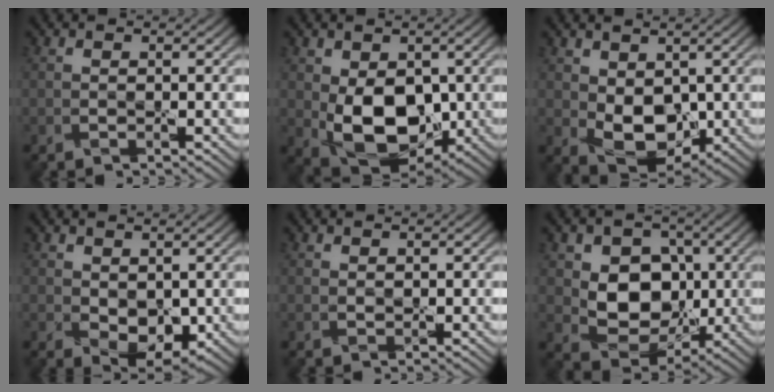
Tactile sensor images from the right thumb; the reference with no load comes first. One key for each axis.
{"total": 10.1, "fx": -1.0, "fy": 6.6, "fz": 7.6, "tx": -0.148, "ty": -0.021, "tz": -0.010}
{"total": 7.2, "fx": 0.4, "fy": 4.9, "fz": 5.3, "tx": -0.112, "ty": -0.018, "tz": 0.014}
{"total": 4.5, "fx": 0.4, "fy": 3.0, "fz": 3.3, "tx": -0.069, "ty": -0.013, "tz": 0.014}
{"total": 0.6, "fx": 0.5, "fy": 0.2, "fz": 0.2, "tx": -0.006, "ty": -0.002, "tz": 0.011}
{"total": 8.8, "fx": 0.9, "fy": 6.9, "fz": 5.3, "tx": -0.113, "ty": -0.012, "tz": 0.009}